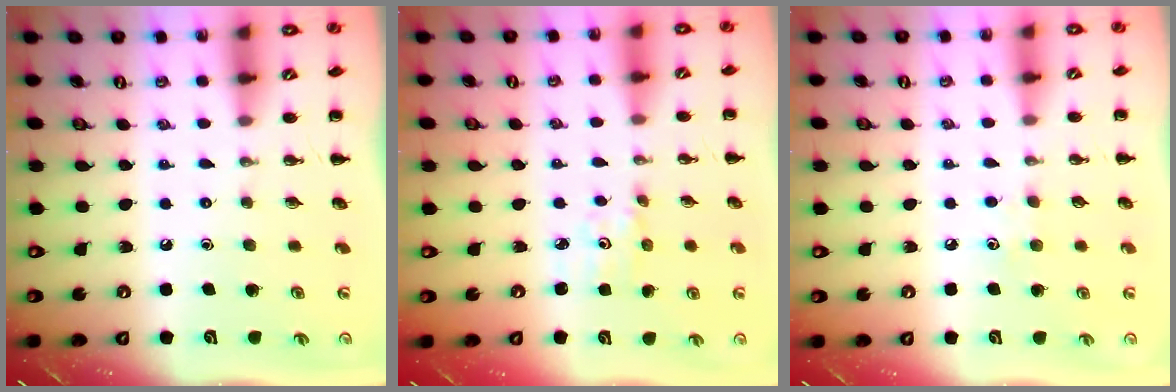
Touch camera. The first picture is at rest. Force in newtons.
{"total": 1.9, "press": 1.9, "slide": 0.4}
{"total": 5.7, "press": 5.4, "slide": 1.7}